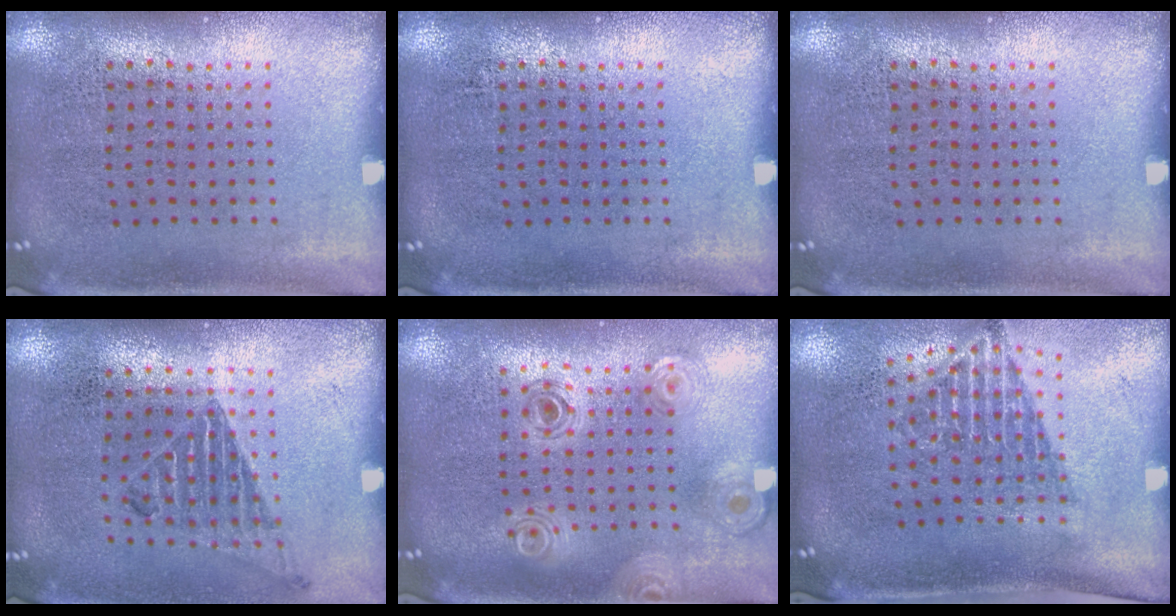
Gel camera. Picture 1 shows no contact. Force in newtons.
{"total": 0.0}
{"total": 0.0}
{"total": 1.0, "press": 1.0, "slide": 0.2}
{"total": 0.8, "press": 0.8, "slide": 0.1}
{"total": 1.6, "press": 1.2, "slide": 1.0}